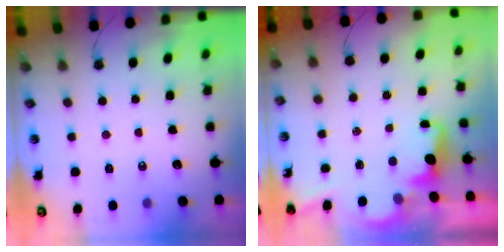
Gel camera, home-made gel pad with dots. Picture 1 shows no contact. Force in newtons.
{"total": 3.5, "press": 3.4, "slide": 0.8}